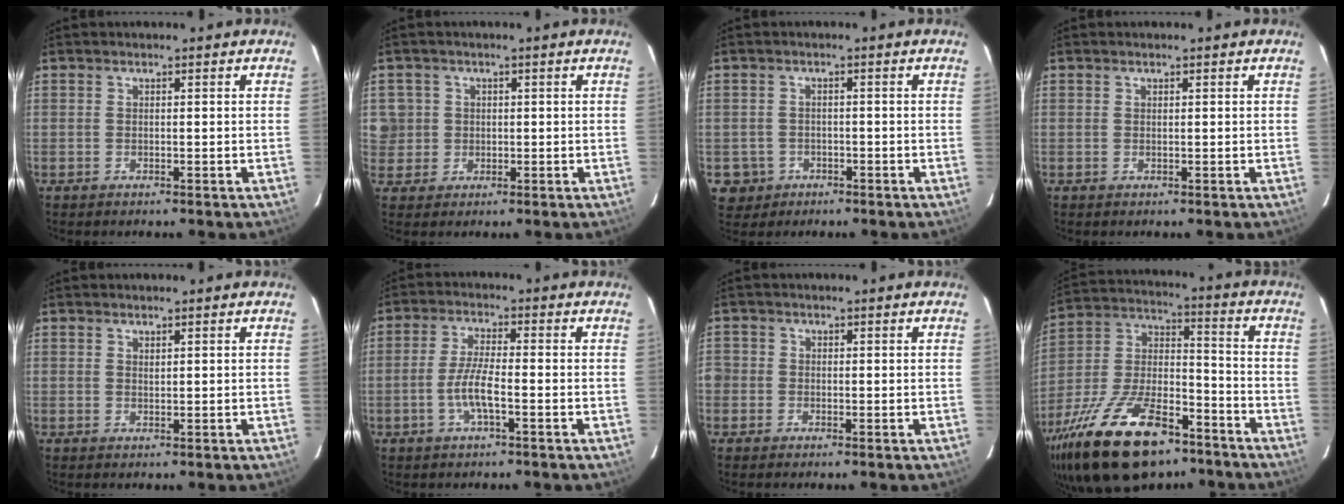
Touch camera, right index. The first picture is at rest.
{"total": 5.4, "force": [0.6, 5.3, 0.7], "torque": [-0.005, 0.021, 0.017]}
{"total": 4.7, "force": [-1.5, 4.4, 0.6], "torque": [-0.024, 0.013, -0.014]}
{"total": 0.0}
{"total": 0.7, "force": [0.5, 0.3, 0.3], "torque": [-0.004, 0.001, 0.010]}
{"total": 5.6, "force": [-2.1, 0.9, 5.1], "torque": [-0.106, -0.002, -0.042]}
{"total": 2.7, "force": [-1.1, 2.4, 0.5], "torque": [-0.013, 0.000, -0.024]}
{"total": 26.2, "force": [-16.8, 11.2, 16.7], "torque": [-0.329, -0.010, -0.275]}